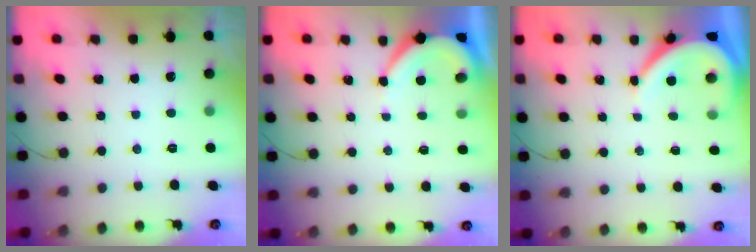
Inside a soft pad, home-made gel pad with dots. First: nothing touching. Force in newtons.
{"total": 5.5, "press": 5.5, "slide": 0.5}
{"total": 6.6, "press": 6.6, "slide": 0.4}